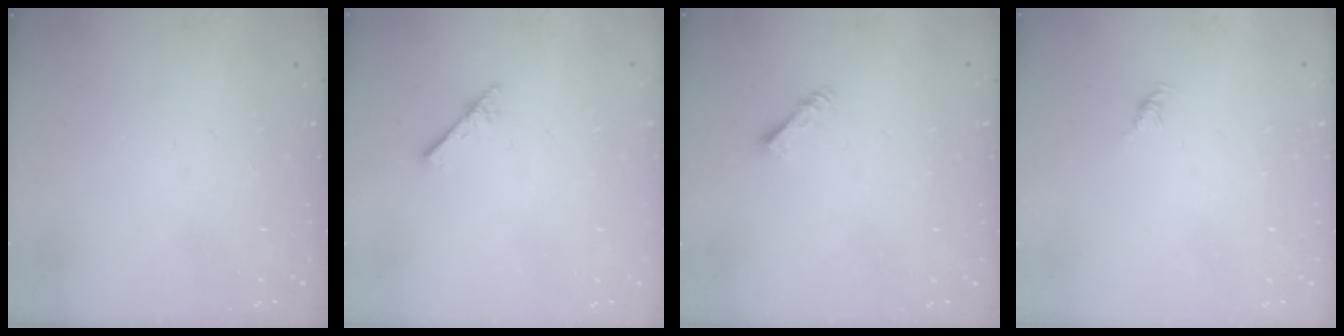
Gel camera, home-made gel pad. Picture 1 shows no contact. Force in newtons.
{"total": 2.3, "press": 2.3, "slide": 0.2}
{"total": 1.4, "press": 1.3, "slide": 0.3}
{"total": 2.1, "press": 2.0, "slide": 0.7}